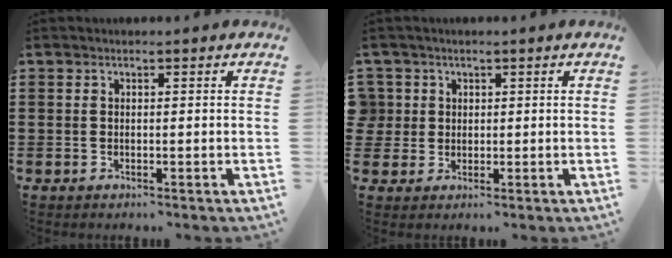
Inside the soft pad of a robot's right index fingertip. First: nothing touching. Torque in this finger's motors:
{"motor_torque": [-0.85, 1.29, -0.03, -0.02]}